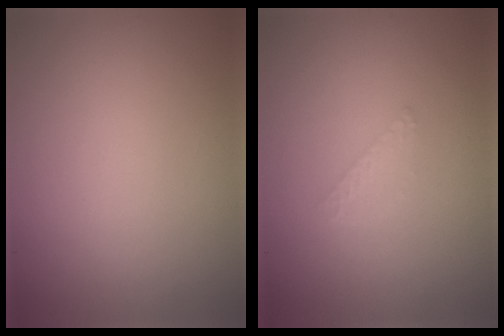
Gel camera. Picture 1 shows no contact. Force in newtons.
{"total": 0.8, "press": 0.8, "slide": 0.0}